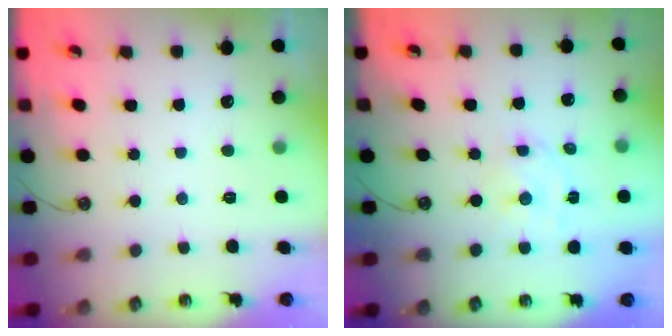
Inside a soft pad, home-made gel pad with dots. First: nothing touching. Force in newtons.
{"total": 2.6, "press": 2.6, "slide": 0.6}